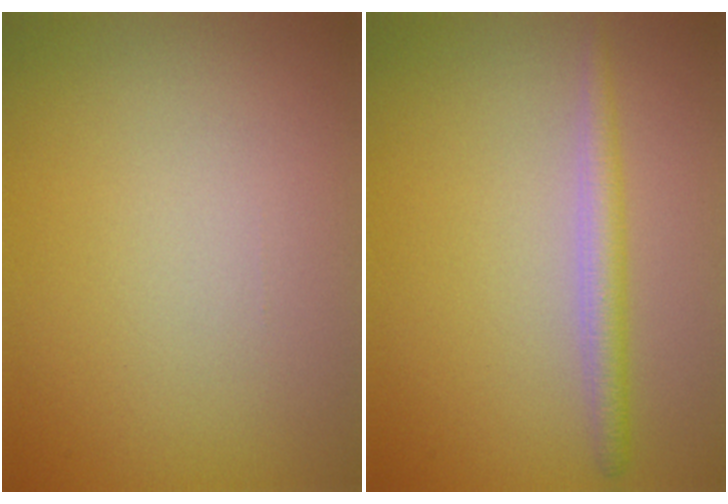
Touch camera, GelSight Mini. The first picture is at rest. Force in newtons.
{"total": 2.3, "press": 2.3, "slide": 0.1}